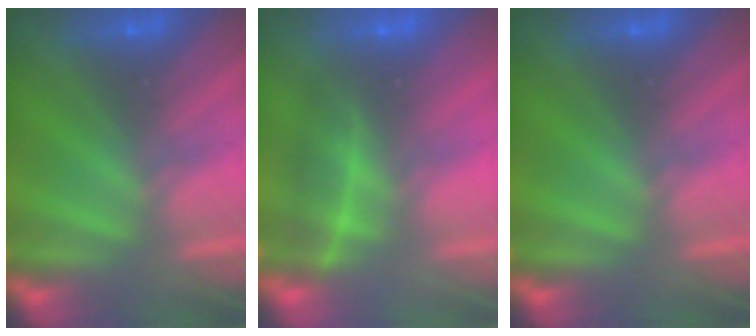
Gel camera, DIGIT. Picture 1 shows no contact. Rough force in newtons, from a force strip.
{"total": 1.9}
{"total": 0.0}